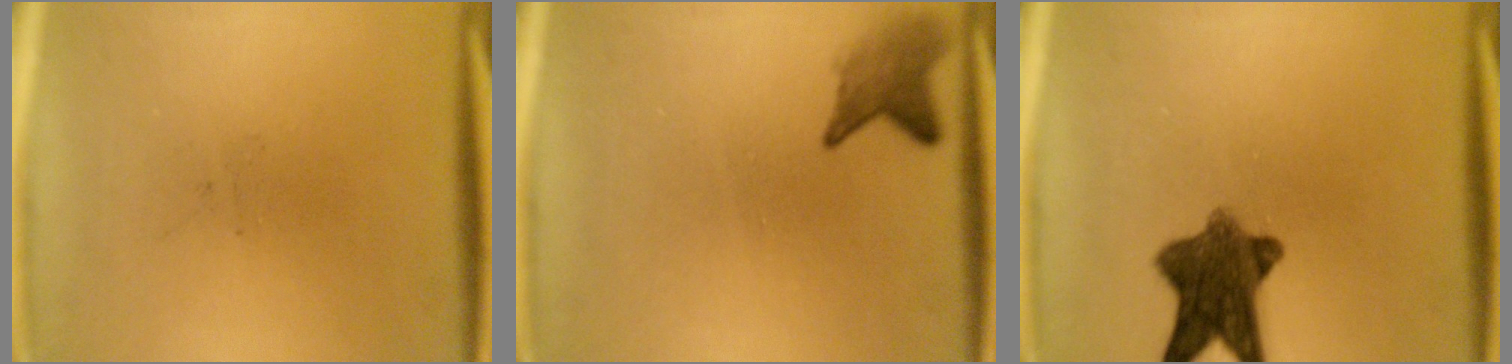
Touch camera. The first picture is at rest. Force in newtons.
{"total": 2.9}
{"total": 9.4}